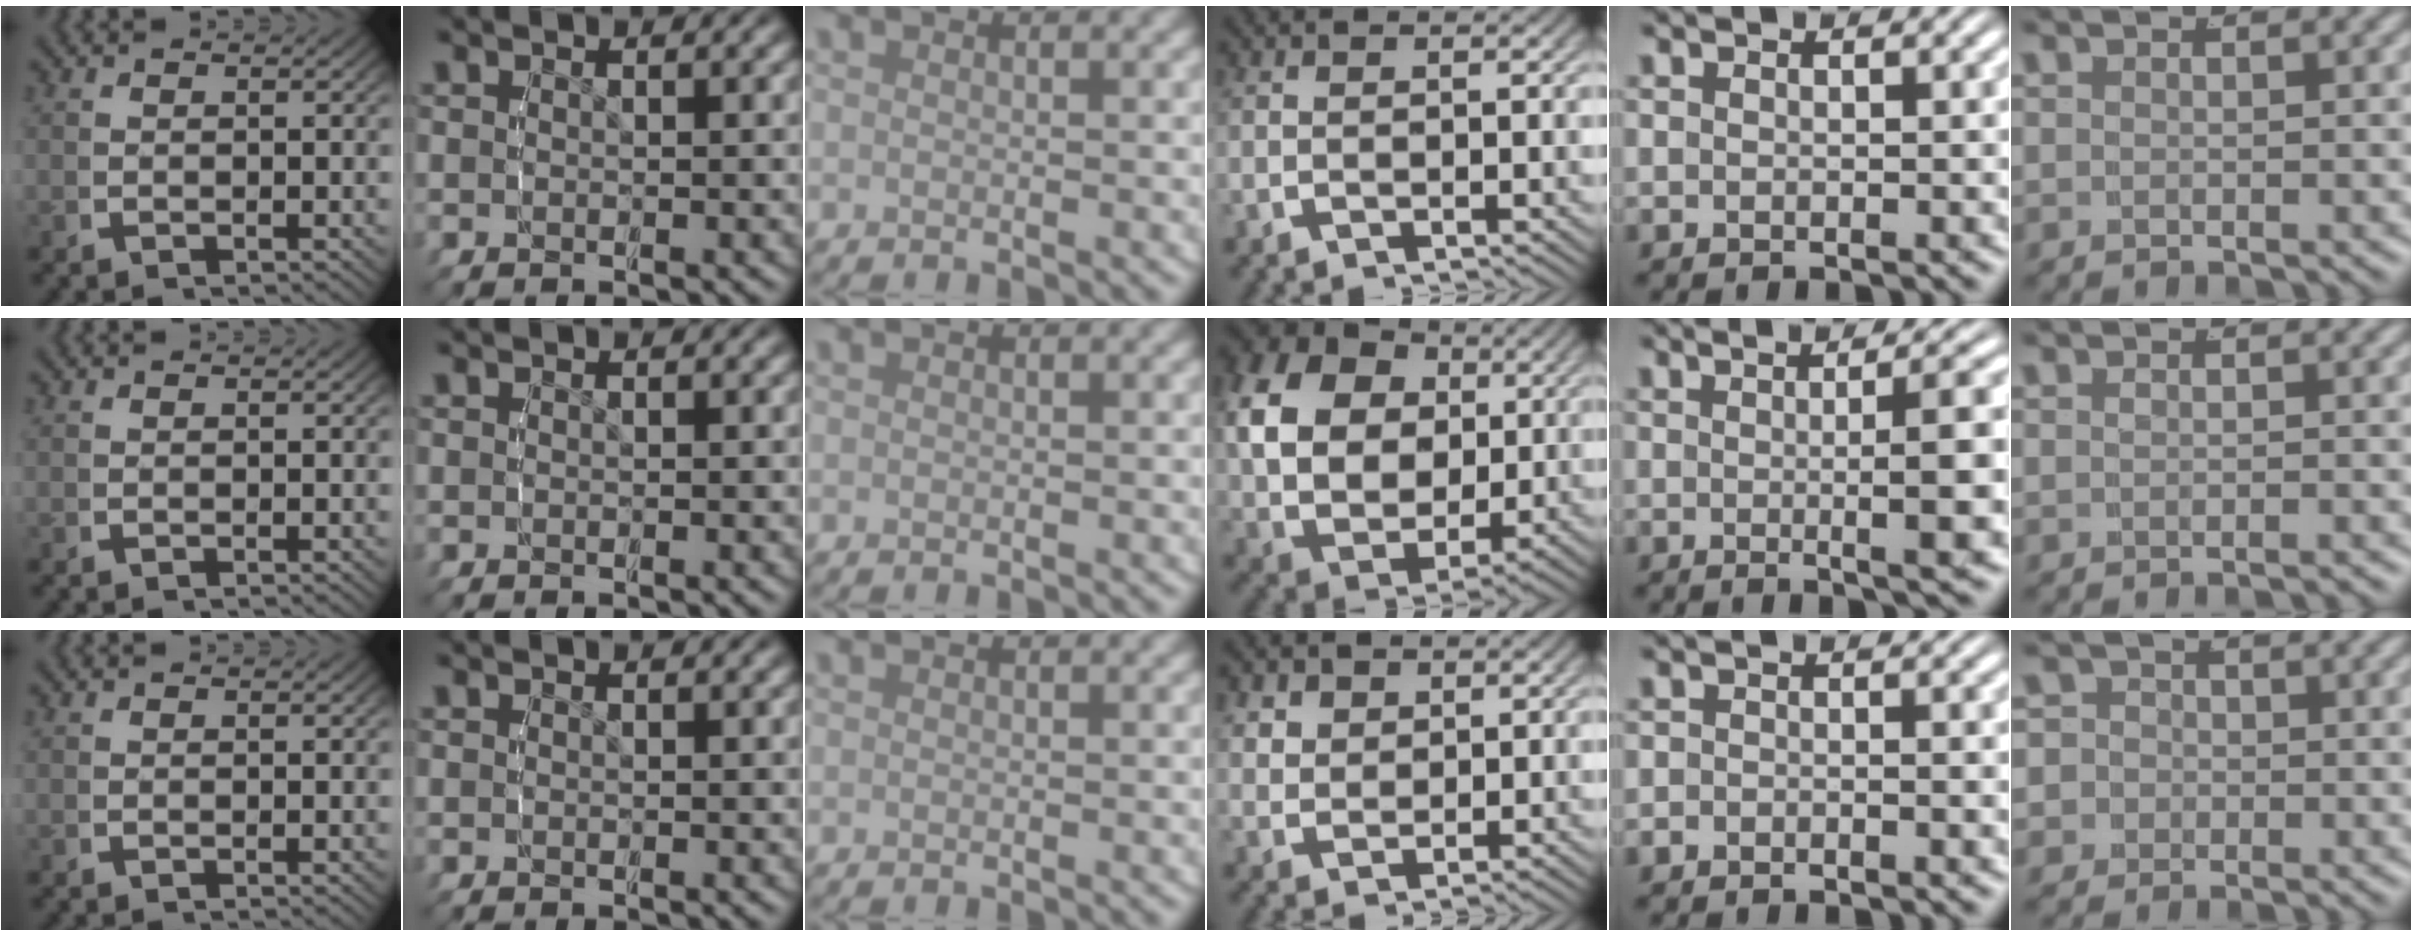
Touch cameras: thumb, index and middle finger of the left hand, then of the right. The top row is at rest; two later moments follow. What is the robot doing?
{"motion": "lift_and_place", "object": "cloth"}